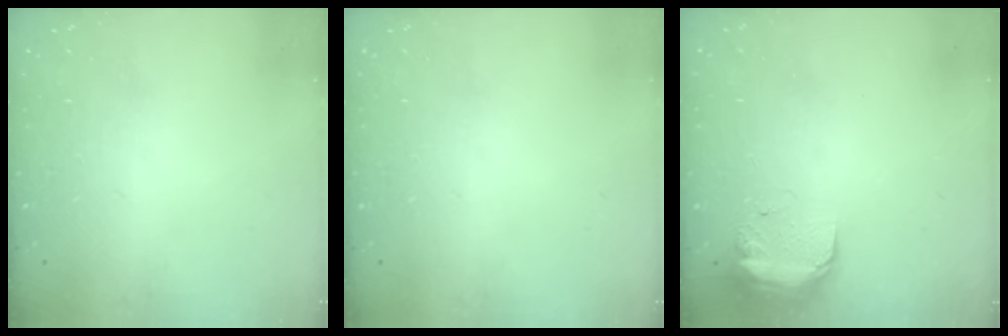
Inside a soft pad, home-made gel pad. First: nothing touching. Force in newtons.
{"total": 0.0}
{"total": 9.3, "press": 9.1, "slide": 1.9}